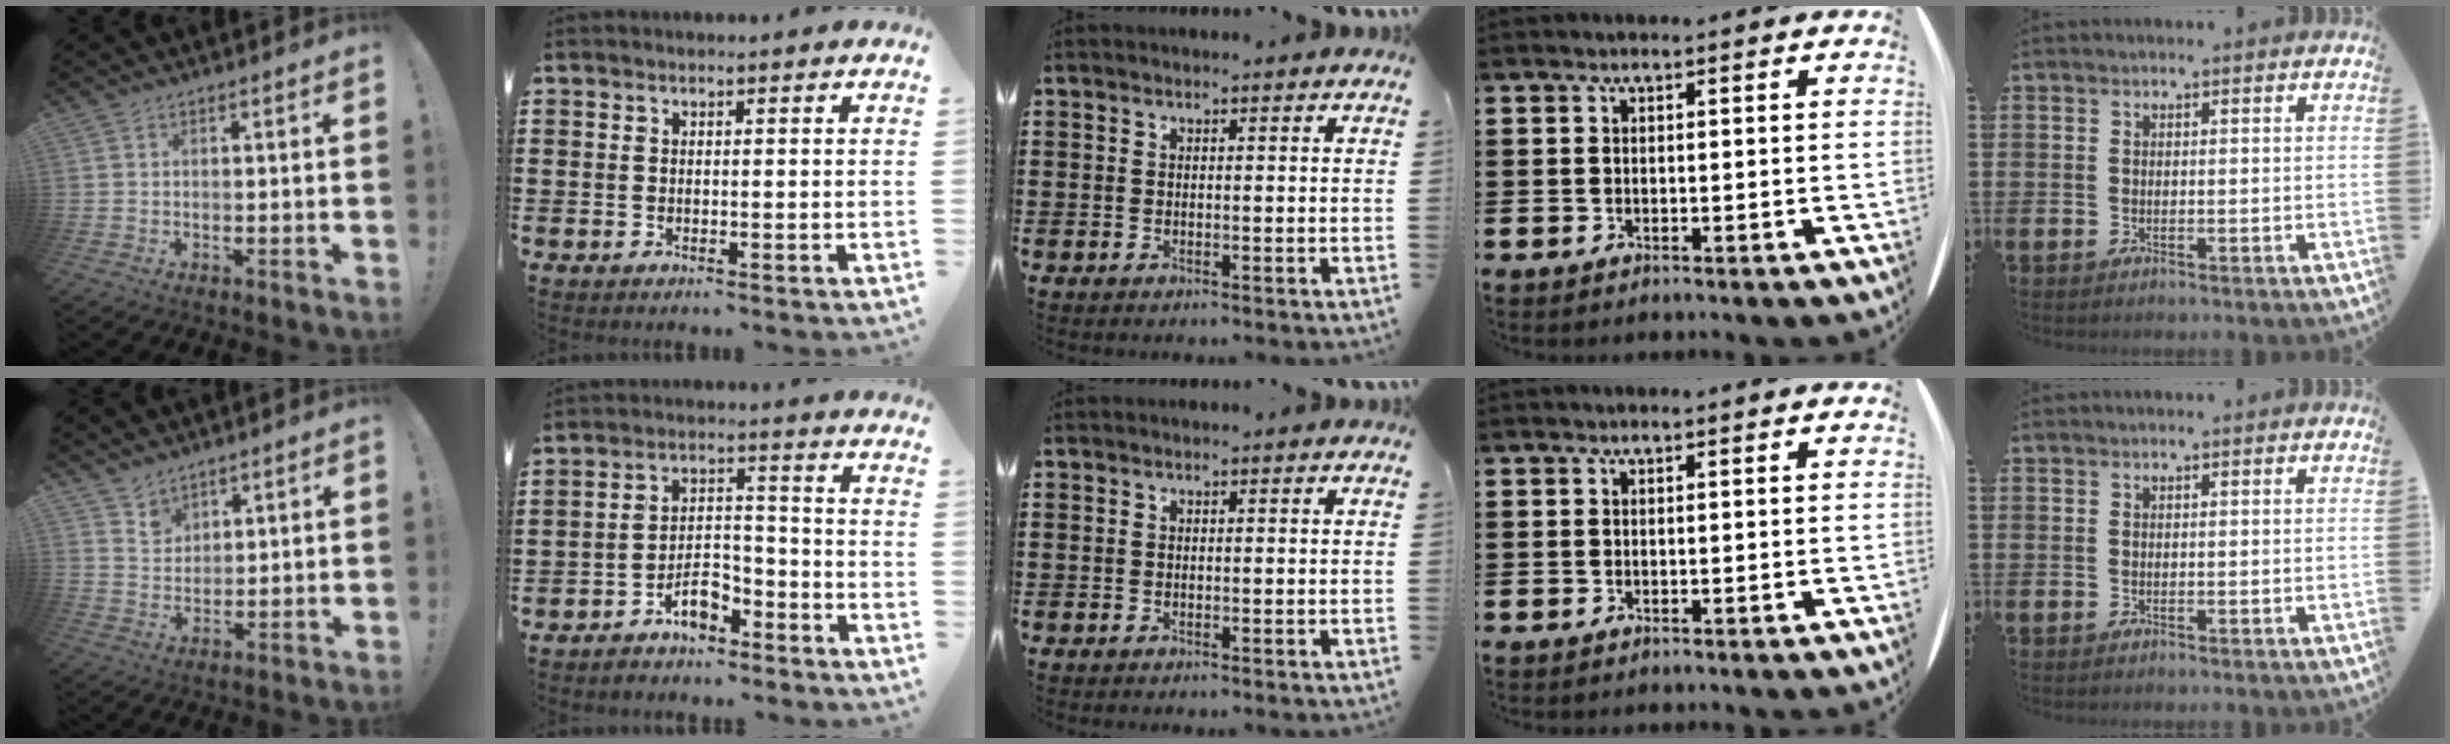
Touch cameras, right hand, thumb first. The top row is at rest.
{"thumb": {"total": 4.7, "force": [4.0, 2.5, 0.2], "torque": [-0.003, -0.034, 0.076]}, "index": {"total": 5.6, "force": [-4.2, 2.5, 2.8], "torque": [-0.052, 0.017, -0.080]}}